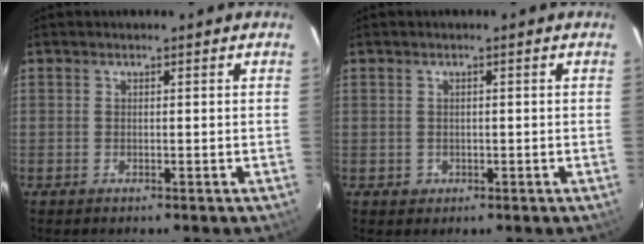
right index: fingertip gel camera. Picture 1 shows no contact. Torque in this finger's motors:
{"motor_torque": [-0.11, 0.18, -0.34, -0.21]}